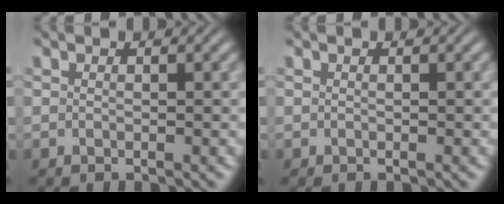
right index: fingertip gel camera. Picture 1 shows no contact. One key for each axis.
{"total": 0.0}